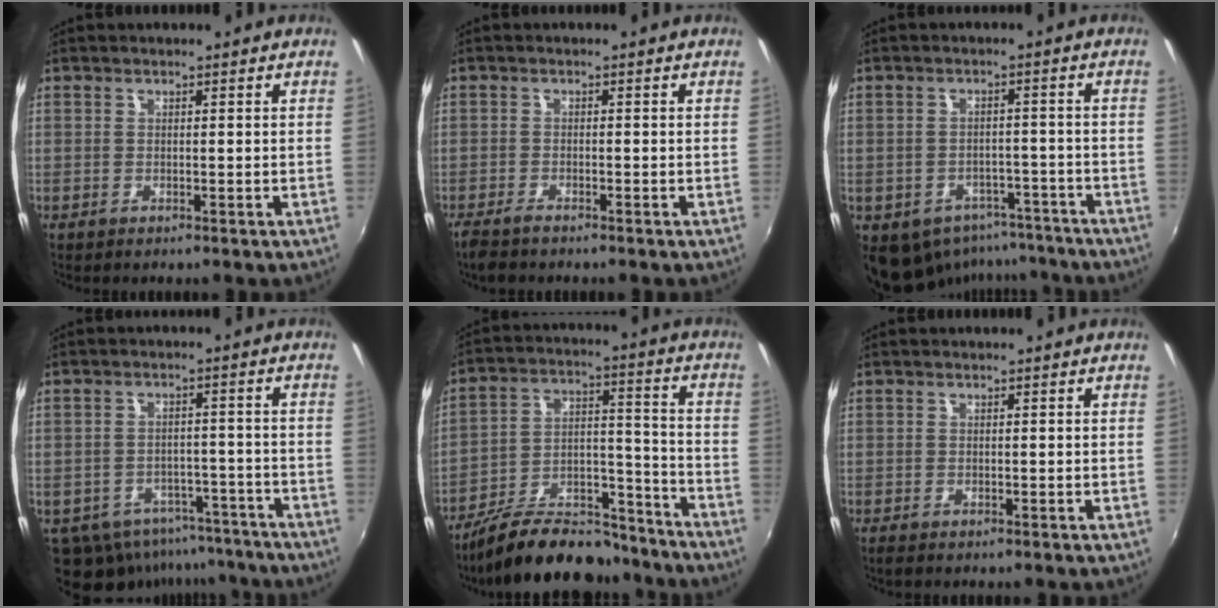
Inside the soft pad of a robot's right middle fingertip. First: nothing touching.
{"total": 3.6, "force": [-3.1, 0.7, 1.8], "torque": [-0.045, -0.017, -0.061]}
{"total": 12.6, "force": [-8.8, 8.0, 4.2], "torque": [-0.100, 0.004, -0.094]}
{"total": 16.2, "force": [-12.2, 8.9, 5.8], "torque": [-0.128, 0.006, -0.145]}
{"total": 20.5, "force": [-17.0, 7.0, 9.1], "torque": [-0.159, 0.024, -0.253]}
{"total": 0.7, "force": [-0.5, 0.3, 0.3], "torque": [-0.009, -0.005, -0.009]}